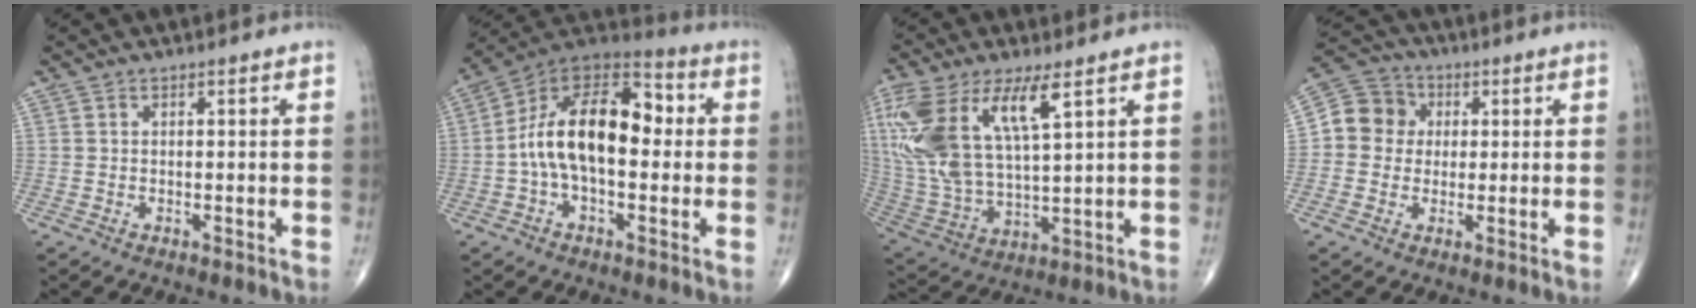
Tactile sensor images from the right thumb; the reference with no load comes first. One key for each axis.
{"total": 17.7, "fx": 0.2, "fy": 9.8, "fz": 14.7, "tx": -0.237, "ty": 0.047, "tz": -0.009}
{"total": 19.7, "fx": 8.1, "fy": 7.6, "fz": 16.3, "tx": -0.360, "ty": -0.024, "tz": 0.165}
{"total": 8.4, "fx": 0.8, "fy": 7.8, "fz": 3.1, "tx": -0.031, "ty": 0.017, "tz": 0.000}